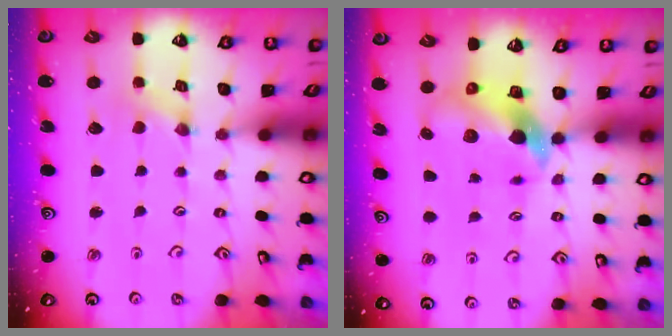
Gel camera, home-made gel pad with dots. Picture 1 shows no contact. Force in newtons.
{"total": 8.2, "press": 8.1, "slide": 1.2}